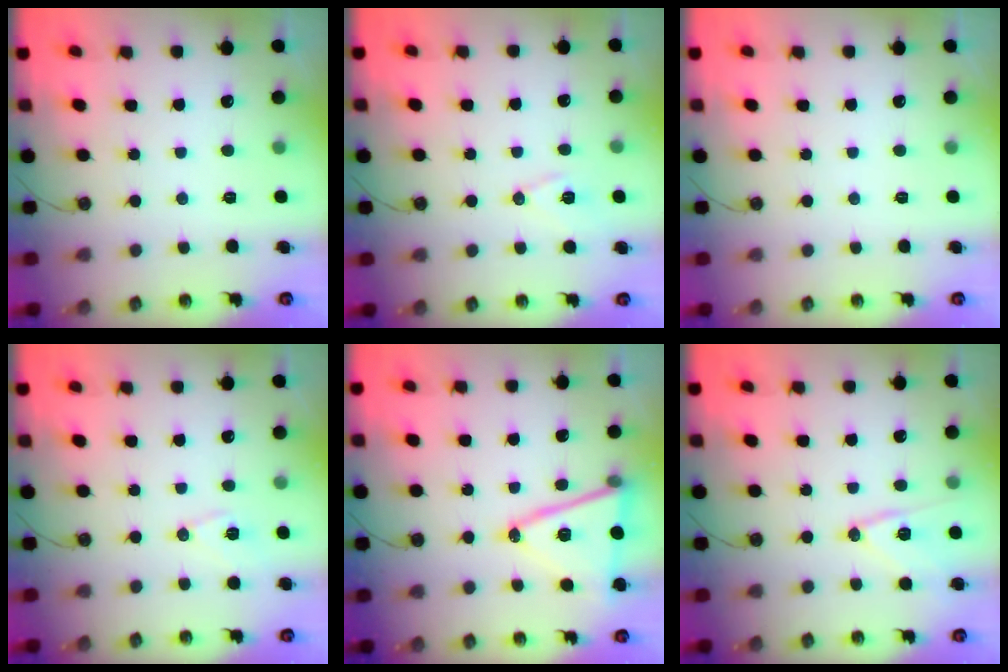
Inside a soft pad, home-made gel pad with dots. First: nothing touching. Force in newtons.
{"total": 8.9, "press": 8.2, "slide": 3.5}
{"total": 0.0}
{"total": 7.1, "press": 6.3, "slide": 3.2}
{"total": 15.8, "press": 15.4, "slide": 3.7}
{"total": 12.3, "press": 12.2, "slide": 1.3}